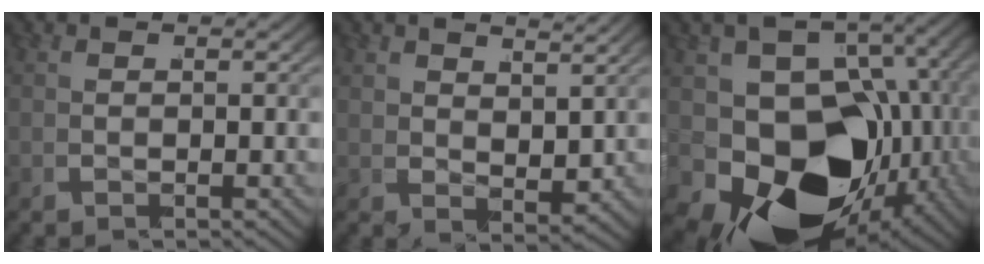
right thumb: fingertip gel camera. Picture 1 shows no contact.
{"total": 2.7, "force": [2.4, 0.7, 0.9], "torque": [-0.013, 0.002, 0.041]}
{"total": 22.1, "force": [-5.2, 14.9, 15.4], "torque": [-0.303, -0.110, -0.041]}